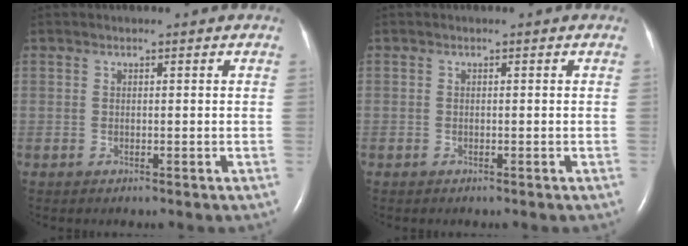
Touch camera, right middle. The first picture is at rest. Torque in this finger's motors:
{"motor_torque": [-0.34, -0.24, -0.47, -0.21]}